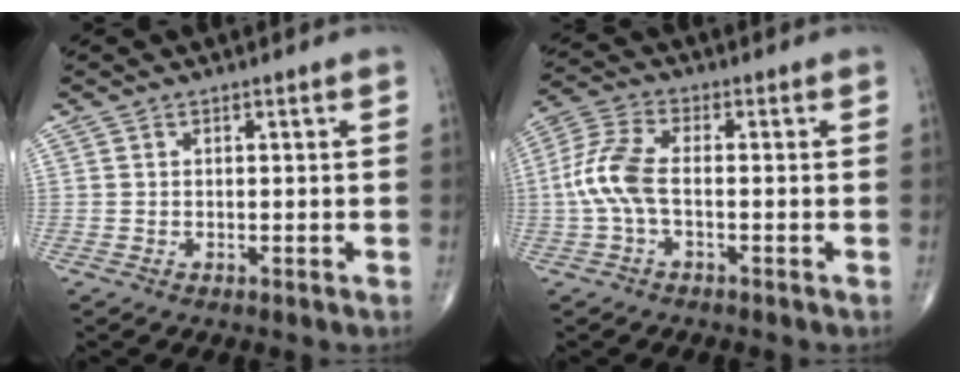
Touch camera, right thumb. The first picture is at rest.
{"total": 7.7, "force": [-1.2, 3.4, 6.8], "torque": [-0.170, 0.021, -0.030]}